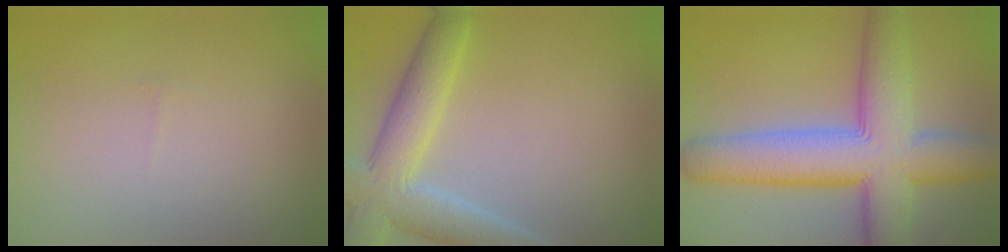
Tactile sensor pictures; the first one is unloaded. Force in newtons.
{"total": 6.3, "press": 6.3, "slide": 0.5}
{"total": 10.5, "press": 10.5, "slide": 0.5}